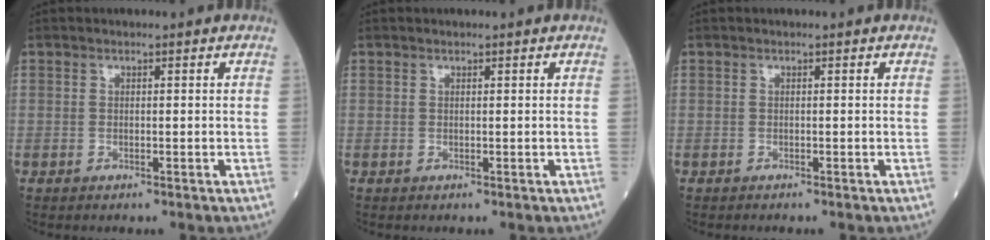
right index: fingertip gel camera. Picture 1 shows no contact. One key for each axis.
{"total": 0.0}
{"total": 0.0}